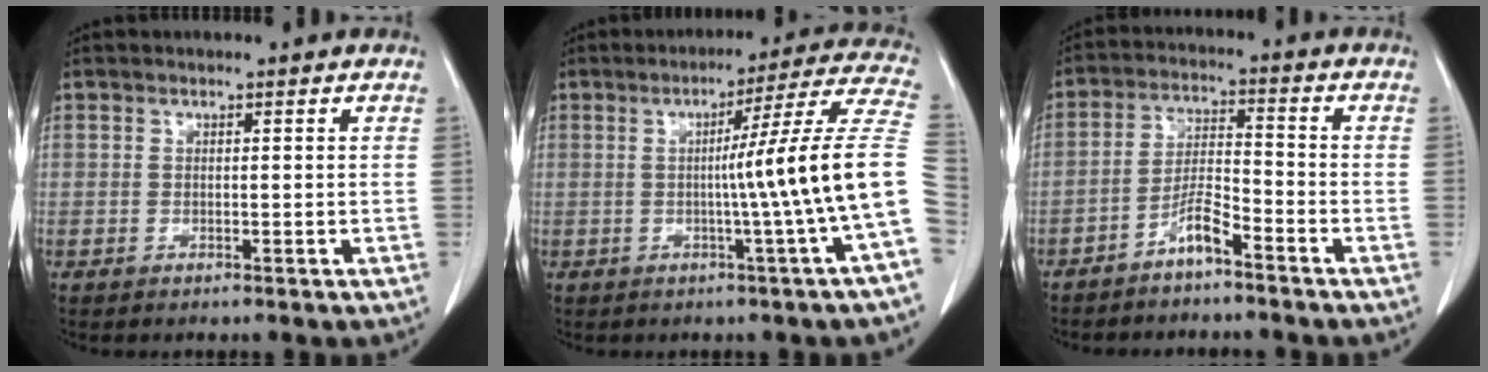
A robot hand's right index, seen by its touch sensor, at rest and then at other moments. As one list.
[{"total": 14.5, "force": [-1.9, -3.3, 13.9], "torque": [-0.171, 0.003, -0.031]}, {"total": 5.3, "force": [-3.9, 0.6, 3.5], "torque": [-0.074, 0.005, -0.075]}]